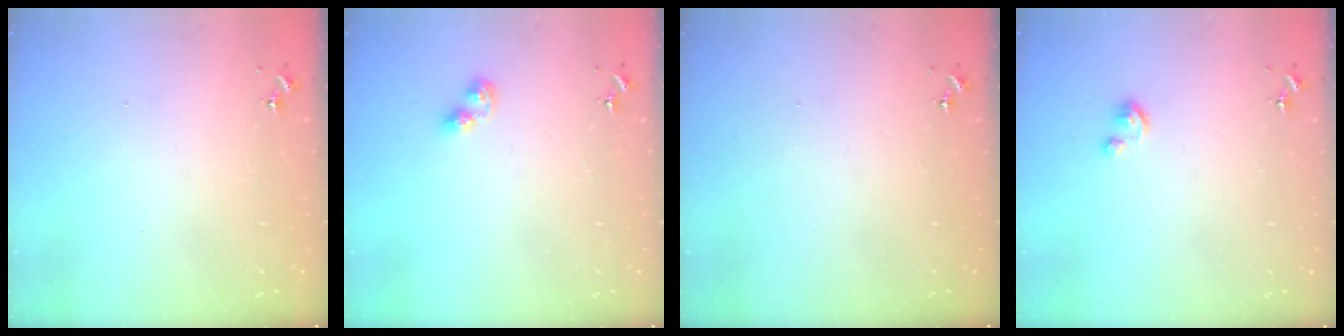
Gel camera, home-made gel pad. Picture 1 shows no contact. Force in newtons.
{"total": 5.6, "press": 5.5, "slide": 0.6}
{"total": 0.0}
{"total": 2.6, "press": 2.6, "slide": 0.3}